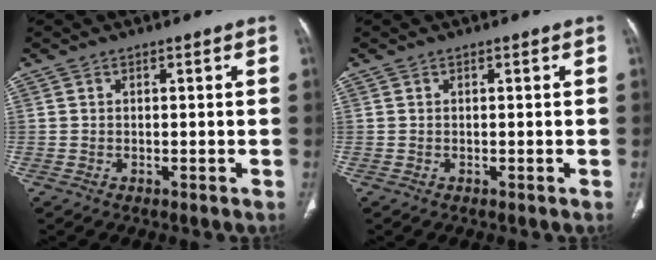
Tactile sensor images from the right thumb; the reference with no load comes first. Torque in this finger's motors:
{"motor_torque": [-0.08, -0.08, 0.24, -0.08, -0.01]}